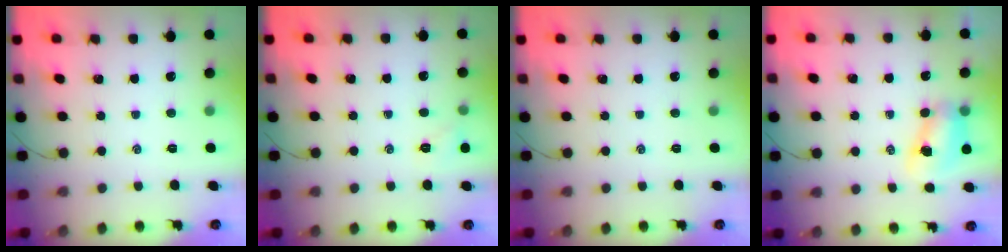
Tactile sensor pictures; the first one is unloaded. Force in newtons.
{"total": 4.9, "press": 4.7, "slide": 1.5}
{"total": 0.0}
{"total": 8.4, "press": 8.3, "slide": 1.2}